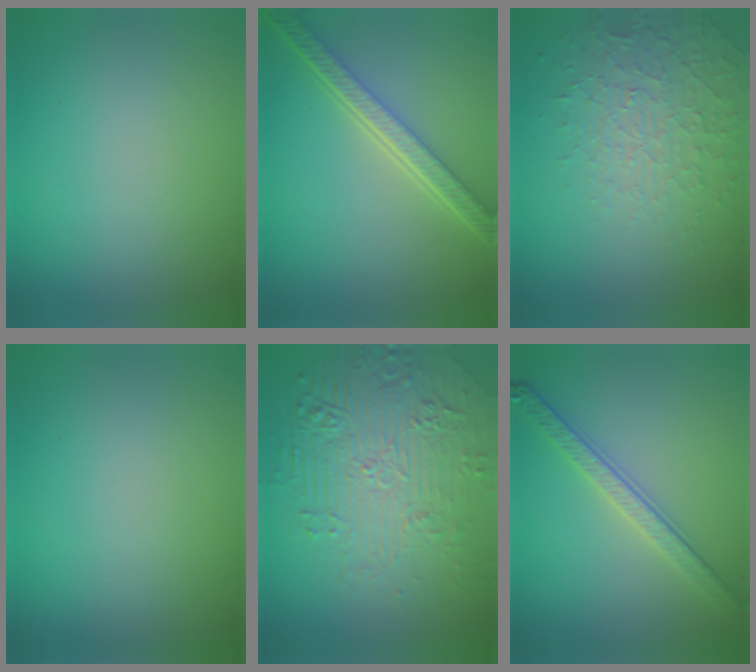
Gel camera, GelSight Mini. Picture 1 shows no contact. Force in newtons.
{"total": 5.4, "press": 4.0, "slide": 3.6}
{"total": 4.5, "press": 3.1, "slide": 3.2}
{"total": 0.0}
{"total": 7.4, "press": 5.5, "slide": 5.0}
{"total": 3.5, "press": 2.8, "slide": 2.0}